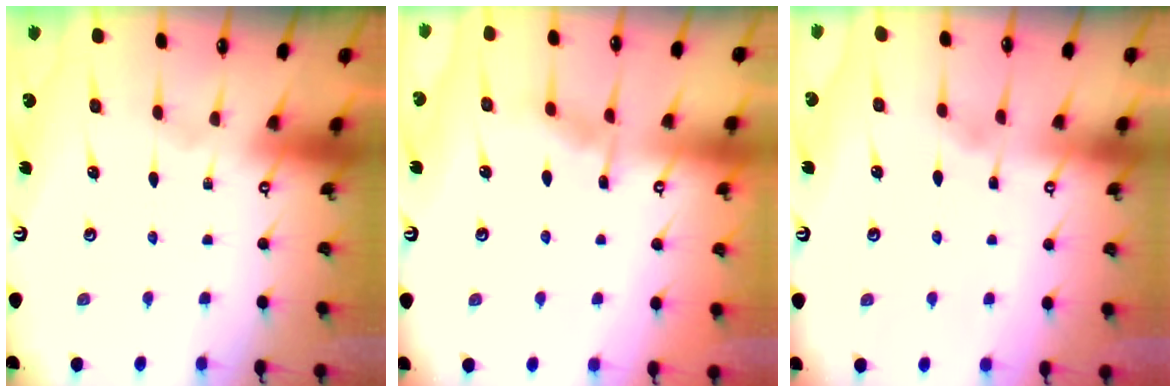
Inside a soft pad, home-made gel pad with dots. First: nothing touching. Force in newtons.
{"total": 5.8, "press": 5.7, "slide": 0.6}
{"total": 1.9, "press": 1.9, "slide": 0.4}